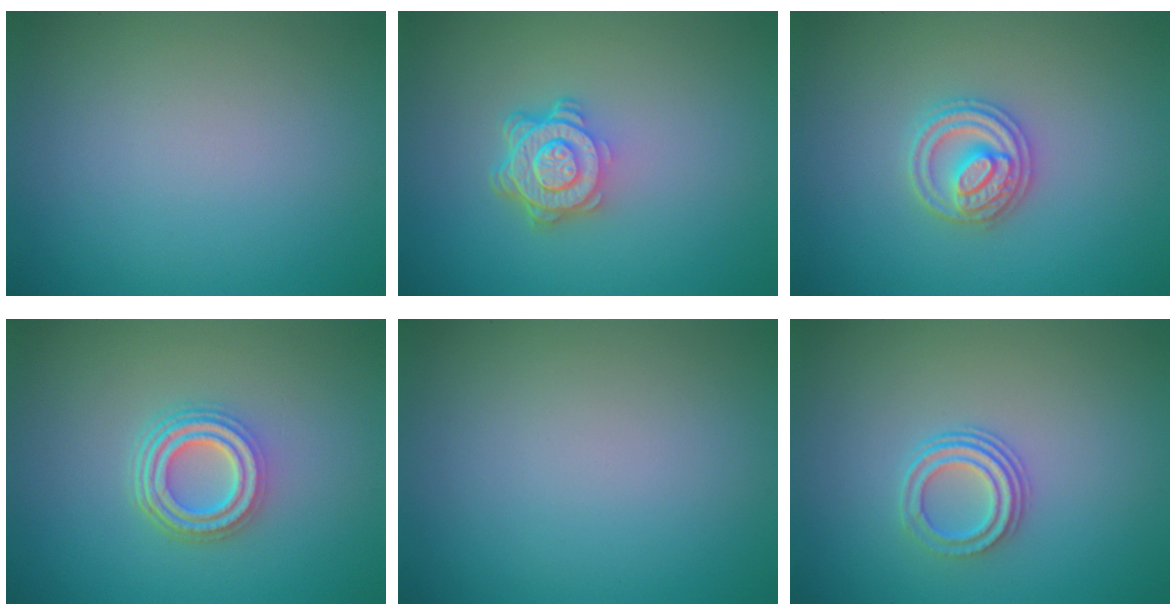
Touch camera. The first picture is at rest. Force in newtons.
{"total": 4.6, "press": 3.3, "slide": 3.2}
{"total": 3.7, "press": 3.7, "slide": 0.4}
{"total": 4.8, "press": 3.5, "slide": 3.3}
{"total": 0.0}
{"total": 3.0, "press": 2.2, "slide": 2.0}